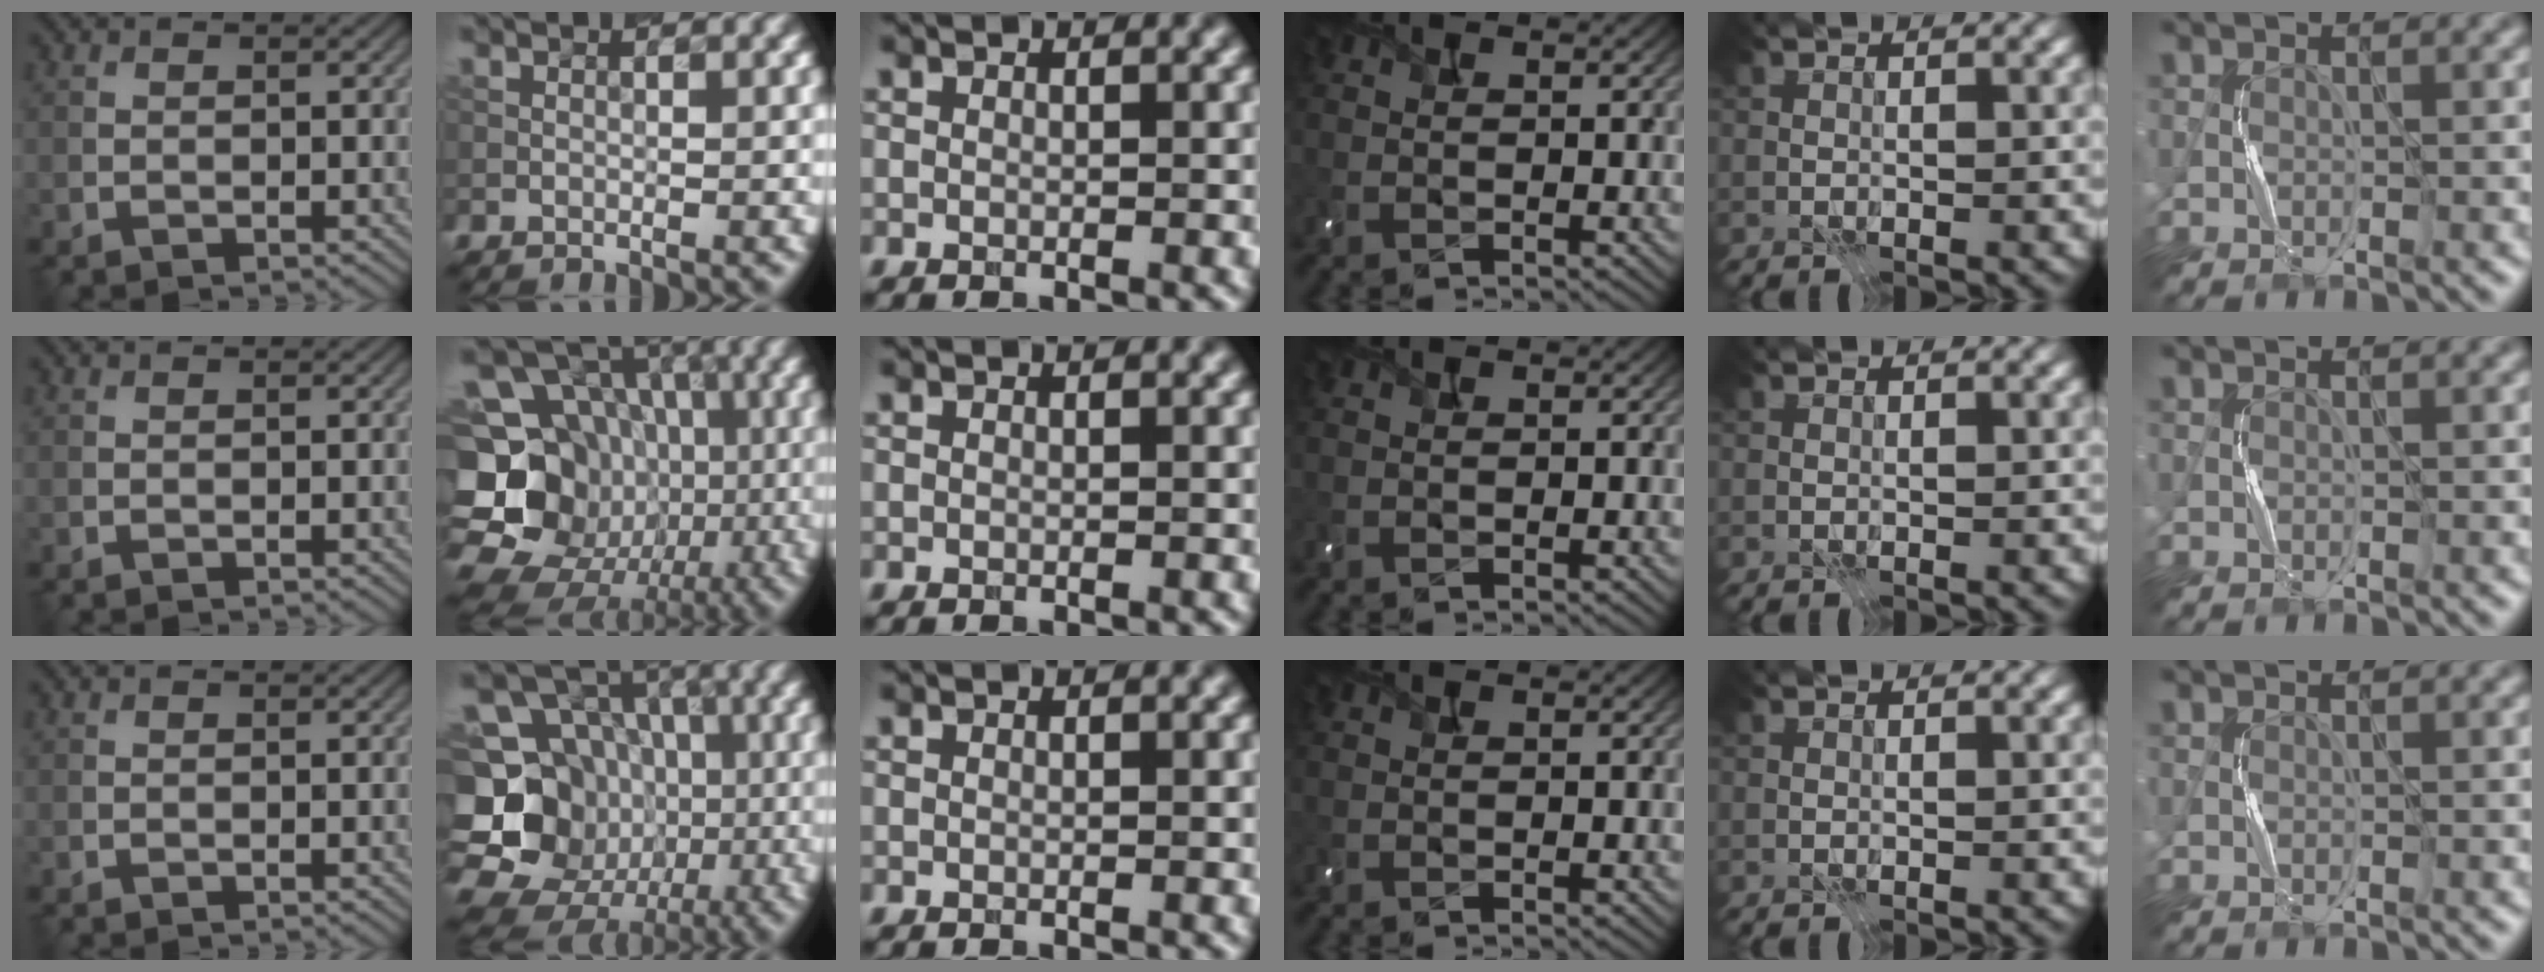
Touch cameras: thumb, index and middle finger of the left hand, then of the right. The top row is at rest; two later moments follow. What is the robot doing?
{"motion": "press", "object": "camera"}